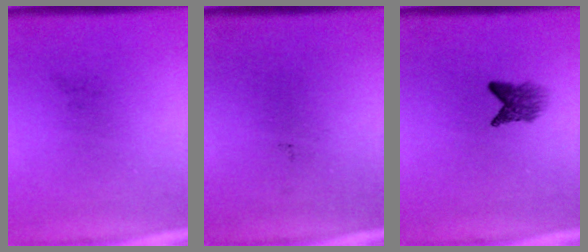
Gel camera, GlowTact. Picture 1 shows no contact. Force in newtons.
{"total": 0.0}
{"total": 2.8}